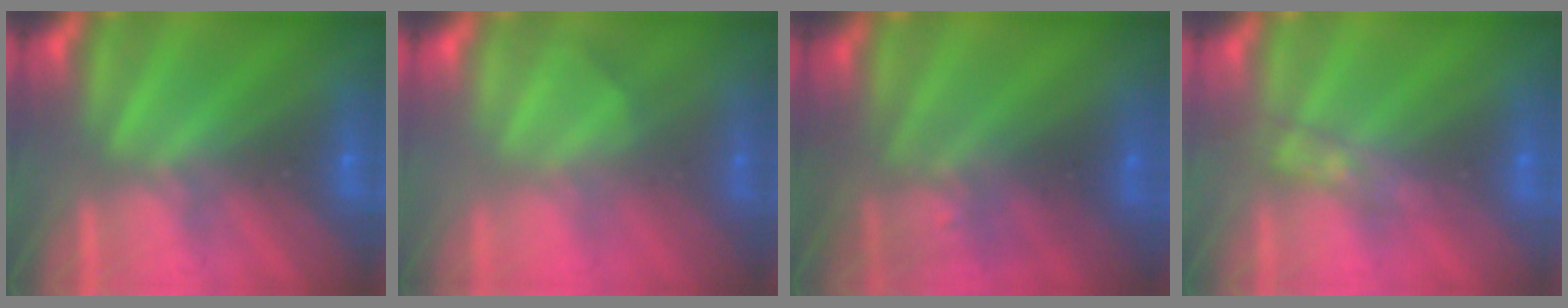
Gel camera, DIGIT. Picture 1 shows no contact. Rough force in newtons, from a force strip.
{"total": 2.3}
{"total": 2.9}
{"total": 2.8}